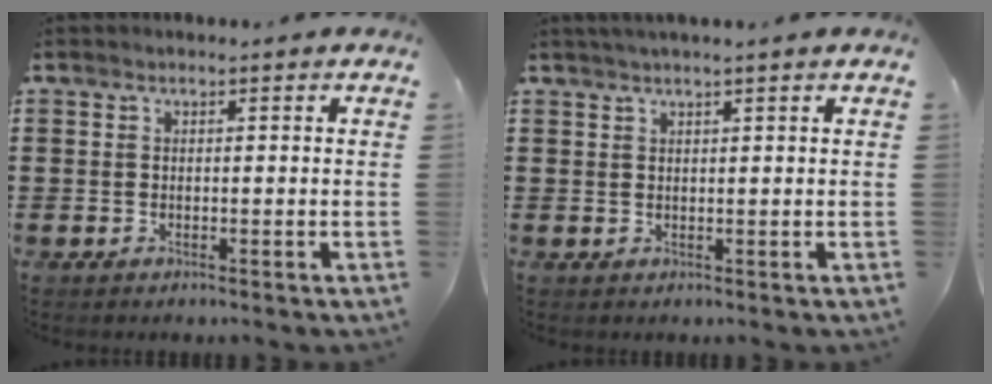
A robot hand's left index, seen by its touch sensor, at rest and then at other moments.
{"total": 1.3, "force": [1.1, -0.2, 0.8], "torque": [-0.016, 0.000, 0.019]}